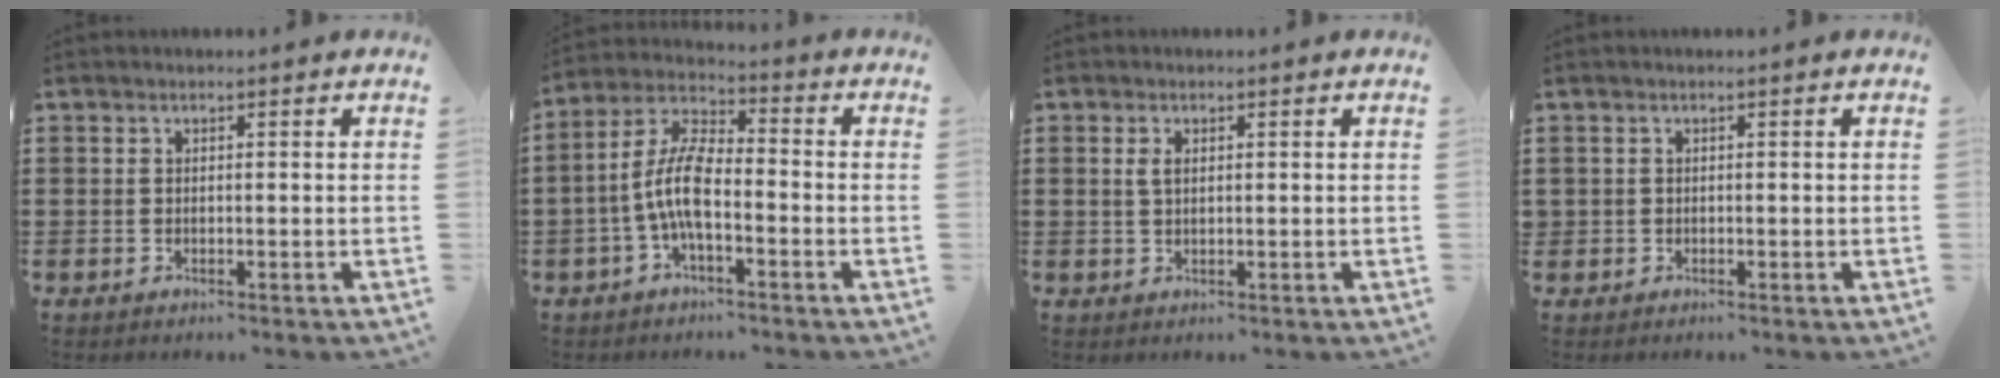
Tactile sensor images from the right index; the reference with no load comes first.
{"total": 8.6, "force": [-2.4, 3.2, 7.6], "torque": [-0.179, -0.007, -0.051]}
{"total": 1.7, "force": [0.5, 0.8, 1.4], "torque": [-0.031, 0.006, 0.007]}
{"total": 0.7, "force": [0.0, 0.6, 0.0], "torque": [-0.002, 0.005, -0.001]}